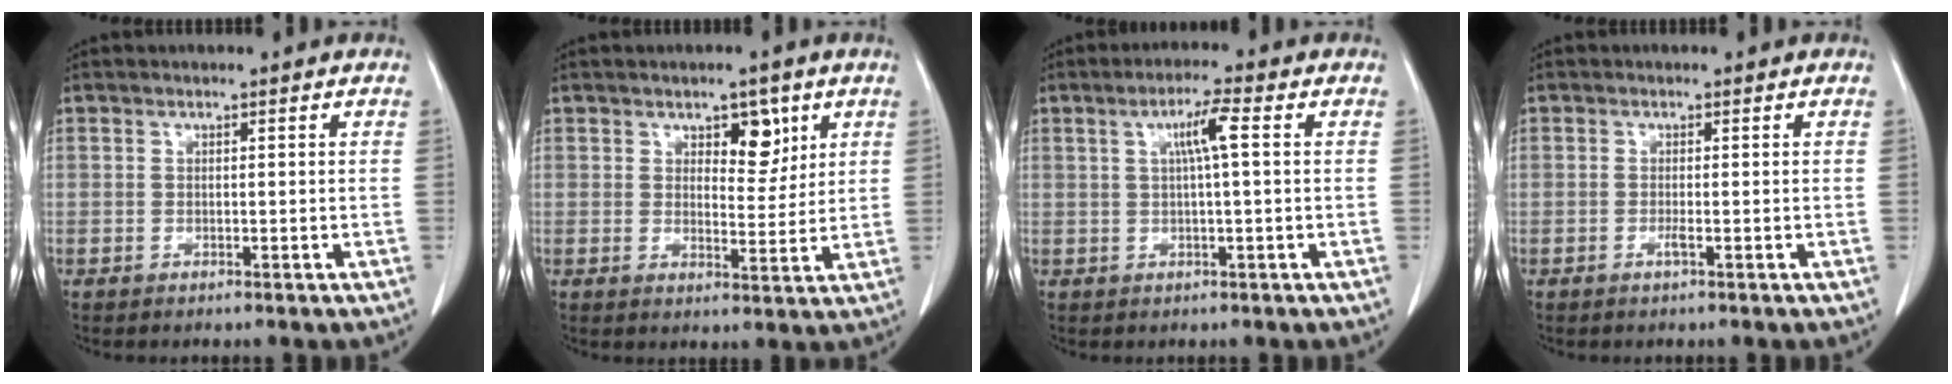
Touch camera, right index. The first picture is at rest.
{"total": 4.9, "force": [2.6, 2.5, 3.2], "torque": [-0.039, -0.001, 0.039]}
{"total": 4.3, "force": [1.1, 0.0, 4.2], "torque": [-0.077, 0.009, 0.019]}
{"total": 0.8, "force": [-0.3, -0.1, 0.7], "torque": [-0.014, 0.000, -0.004]}